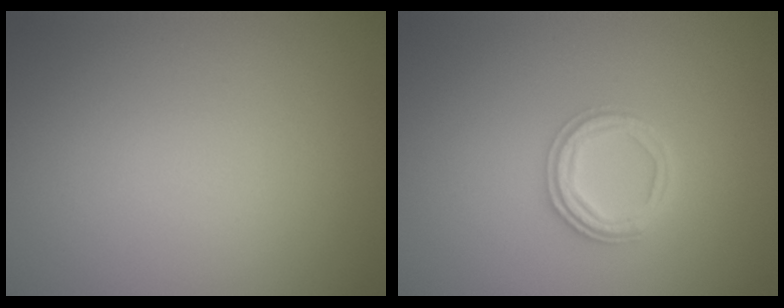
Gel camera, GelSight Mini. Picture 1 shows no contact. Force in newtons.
{"total": 2.5, "press": 2.4, "slide": 0.6}